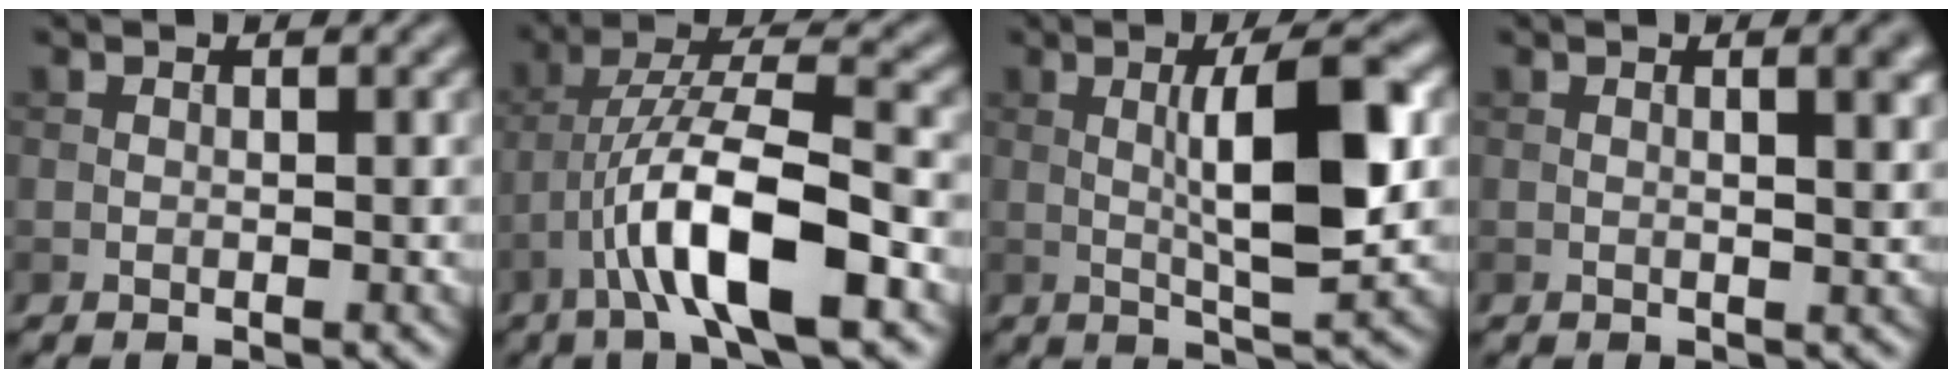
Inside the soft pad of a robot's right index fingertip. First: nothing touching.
{"total": 9.7, "force": [-4.2, 2.3, 8.4], "torque": [-0.147, 0.017, -0.079]}
{"total": 7.7, "force": [0.6, 1.7, 7.5], "torque": [-0.116, 0.005, 0.009]}
{"total": 4.1, "force": [1.0, 1.6, 3.6], "torque": [-0.026, 0.018, 0.001]}